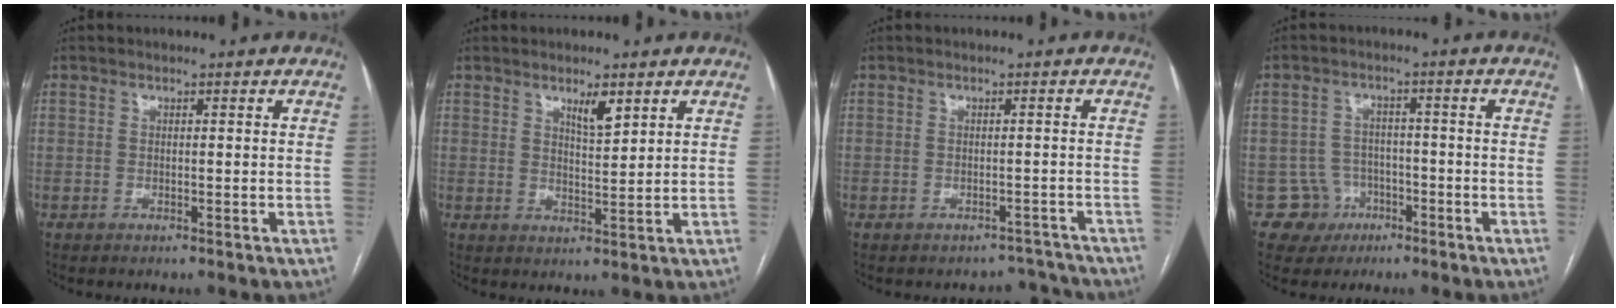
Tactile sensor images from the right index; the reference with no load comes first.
{"total": 3.5, "force": [2.3, 0.7, 2.6], "torque": [-0.046, -0.004, 0.042]}
{"total": 2.8, "force": [-2.4, 1.0, -1.1], "torque": [0.024, 0.026, -0.025]}
{"total": 5.3, "force": [-2.3, 4.8, -0.4], "torque": [0.014, 0.014, -0.033]}